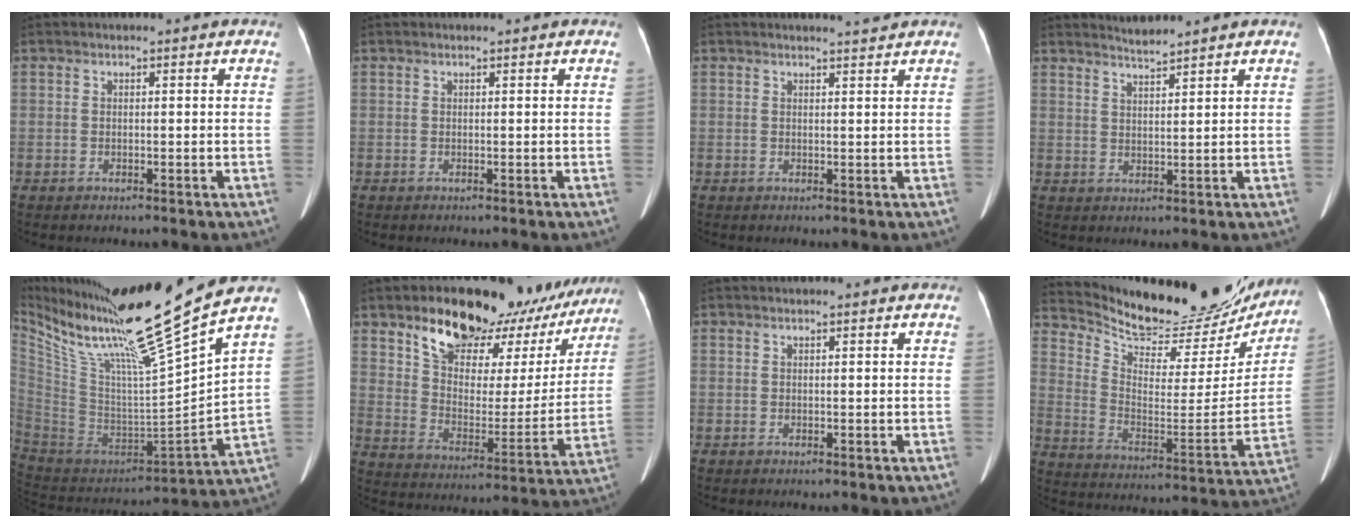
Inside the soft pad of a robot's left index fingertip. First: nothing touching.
{"total": 0.0}
{"total": 1.6, "force": [1.5, -0.6, 0.1], "torque": [-0.008, -0.008, 0.024]}
{"total": 2.6, "force": [2.5, -0.5, 0.3], "torque": [-0.009, 0.000, 0.051]}
{"total": 24.4, "force": [18.1, -1.8, 16.2], "torque": [-0.277, -0.035, 0.320]}
{"total": 22.5, "force": [16.7, 10.5, 10.8], "torque": [-0.143, 0.013, 0.234]}
{"total": 0.0}
{"total": 23.8, "force": [21.9, 6.4, 6.9], "torque": [-0.119, -0.045, 0.309]}